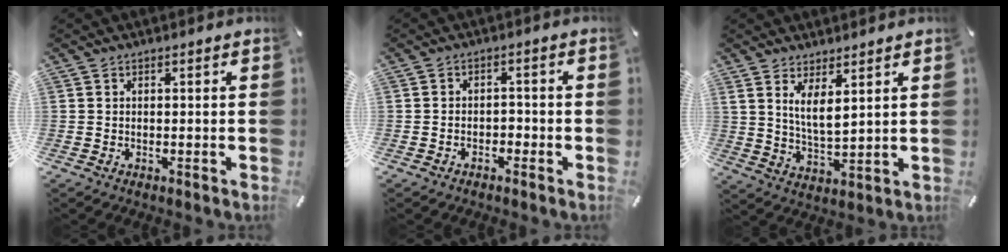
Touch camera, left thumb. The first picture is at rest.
{"total": 2.2, "force": [-1.4, 1.4, 0.9], "torque": [-0.019, 0.011, -0.029]}
{"total": 6.5, "force": [4.1, 2.2, 4.6], "torque": [-0.085, -0.018, 0.071]}